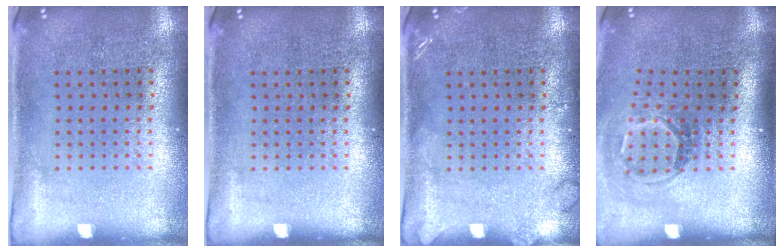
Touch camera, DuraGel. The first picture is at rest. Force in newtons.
{"total": 0.0}
{"total": 1.3, "press": 1.3, "slide": 0.2}
{"total": 1.8, "press": 1.2, "slide": 1.3}